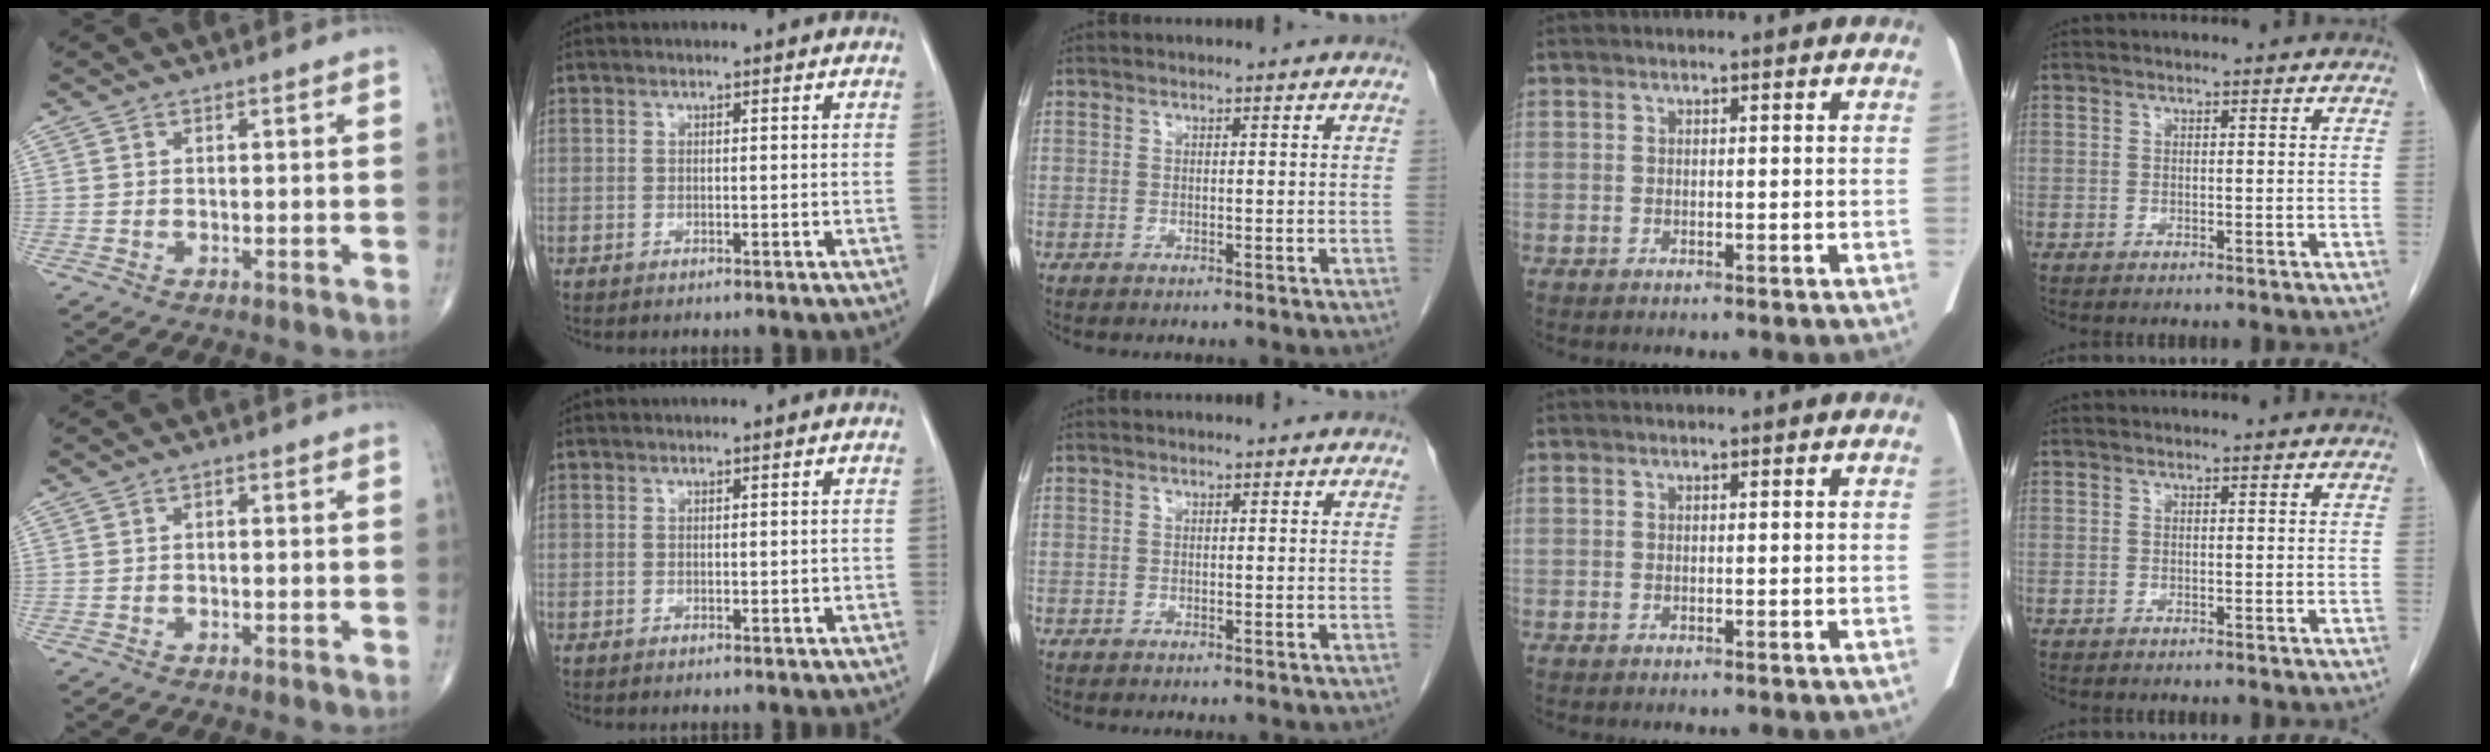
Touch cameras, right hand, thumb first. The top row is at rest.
{"thumb": {"total": 0.8, "force": [0.0, 0.5, 0.6], "torque": [-0.002, 0.003, -0.005]}, "index": {"total": 0.9, "force": [-0.1, 0.5, 0.8], "torque": [-0.011, 0.000, 0.001]}}